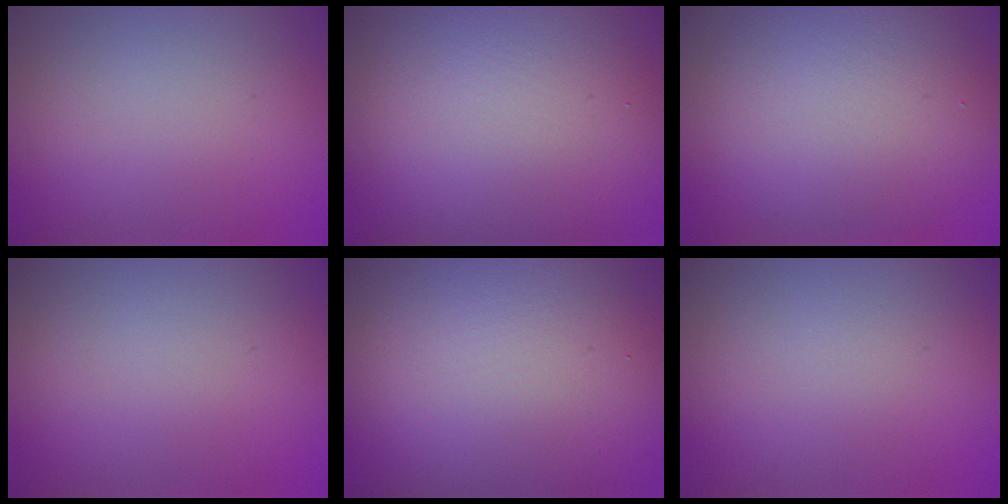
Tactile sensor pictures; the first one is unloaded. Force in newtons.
{"total": 18.9, "press": 18.8, "slide": 0.6}
{"total": 7.5, "press": 7.5, "slide": 0.2}
{"total": 0.0}
{"total": 24.5, "press": 24.5, "slide": 0.8}
{"total": 0.0}